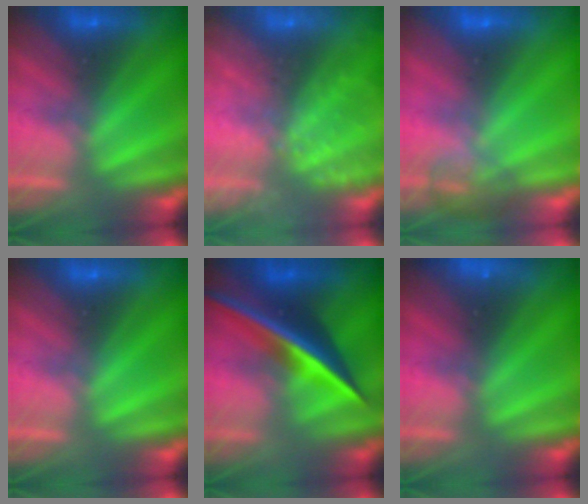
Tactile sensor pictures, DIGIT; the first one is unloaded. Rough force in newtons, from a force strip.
{"total": 11.8}
{"total": 3.6}
{"total": 0.0}
{"total": 2.7}
{"total": 3.4}